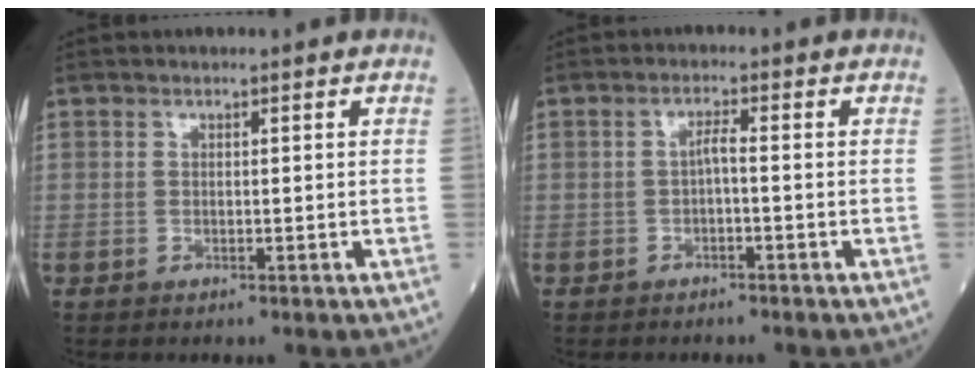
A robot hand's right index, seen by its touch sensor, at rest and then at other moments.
{"total": 1.7, "force": [-0.5, 0.2, 1.6], "torque": [-0.028, 0.004, -0.011]}